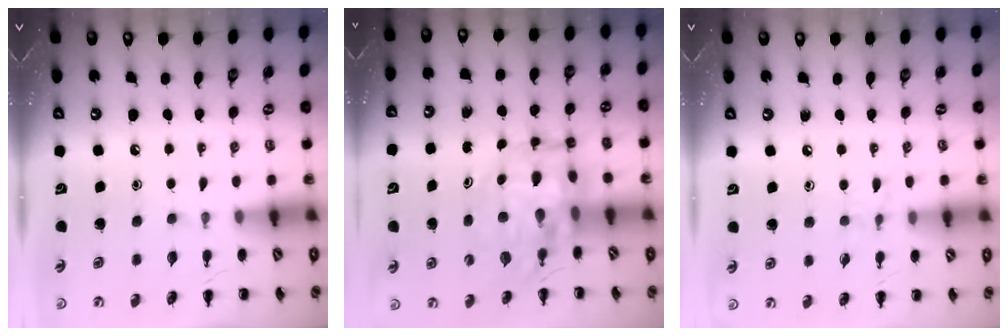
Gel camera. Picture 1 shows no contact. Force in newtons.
{"total": 13.1, "press": 12.5, "slide": 4.1}
{"total": 6.0, "press": 5.6, "slide": 2.1}